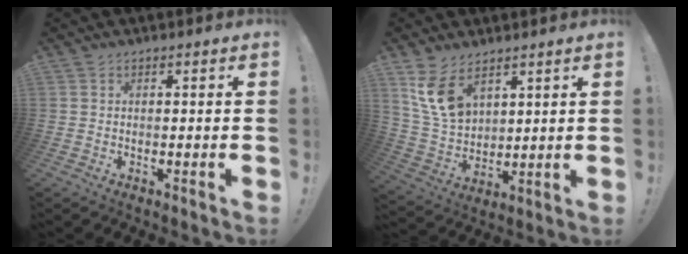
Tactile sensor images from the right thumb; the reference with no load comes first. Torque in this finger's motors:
{"motor_torque": [1.17, 1.30, 0.51, 0.21, 0.03]}